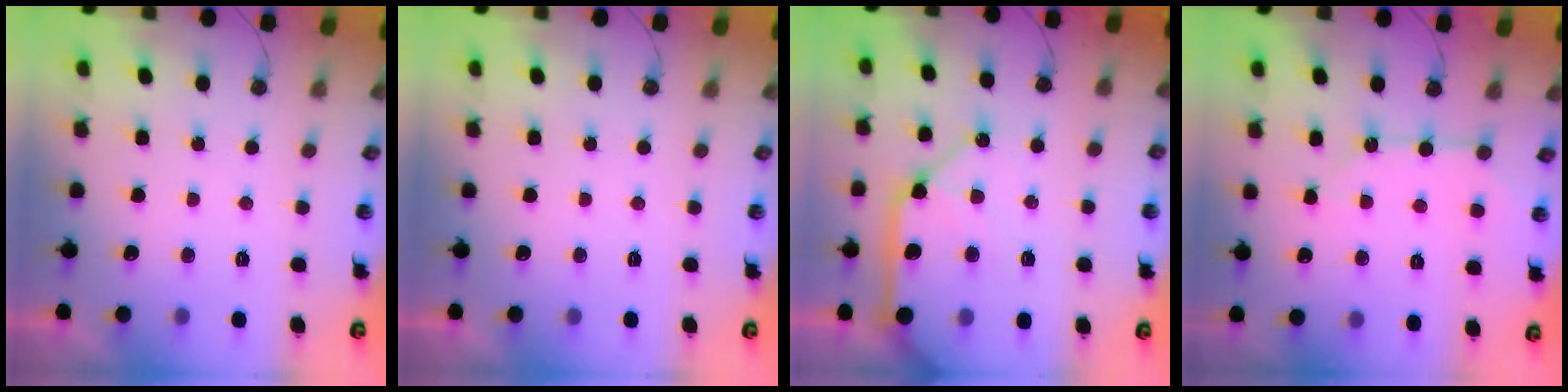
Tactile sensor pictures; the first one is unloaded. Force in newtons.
{"total": 0.0}
{"total": 16.6, "press": 16.5, "slide": 2.3}
{"total": 8.0, "press": 8.0, "slide": 0.8}